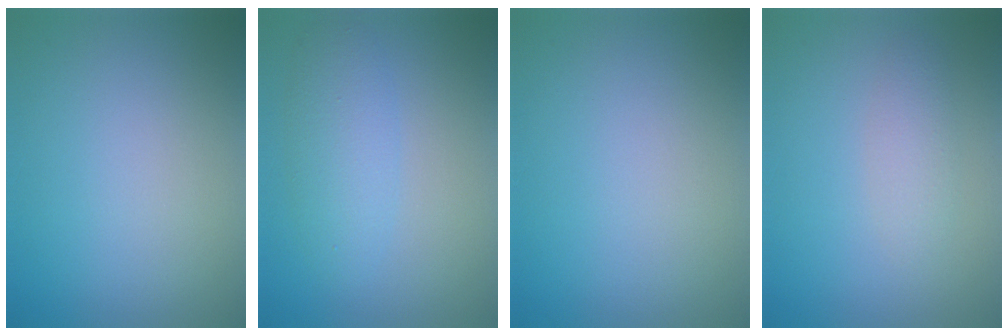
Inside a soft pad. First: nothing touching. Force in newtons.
{"total": 3.3, "press": 3.2, "slide": 0.1}
{"total": 0.0}
{"total": 1.7, "press": 1.7, "slide": 0.1}